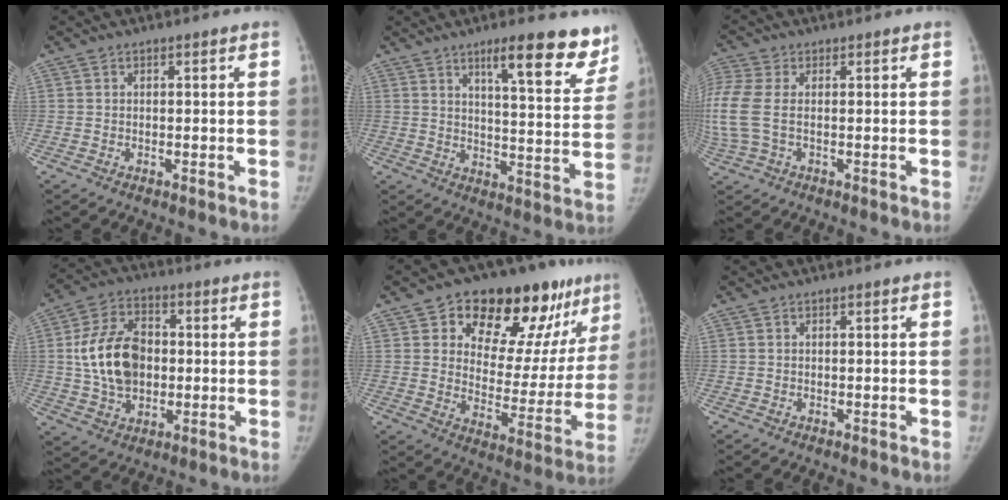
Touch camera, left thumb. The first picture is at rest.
{"total": 14.8, "force": [10.2, 3.6, 10.1], "torque": [-0.090, -0.061, 0.137]}
{"total": 8.2, "force": [0.2, 4.6, 6.8], "torque": [-0.203, 0.010, 0.005]}
{"total": 14.6, "force": [0.5, 10.5, 10.2], "torque": [-0.158, 0.015, 0.012]}
{"total": 23.6, "force": [14.0, 12.1, 14.6], "torque": [-0.141, -0.035, 0.206]}
{"total": 0.0}